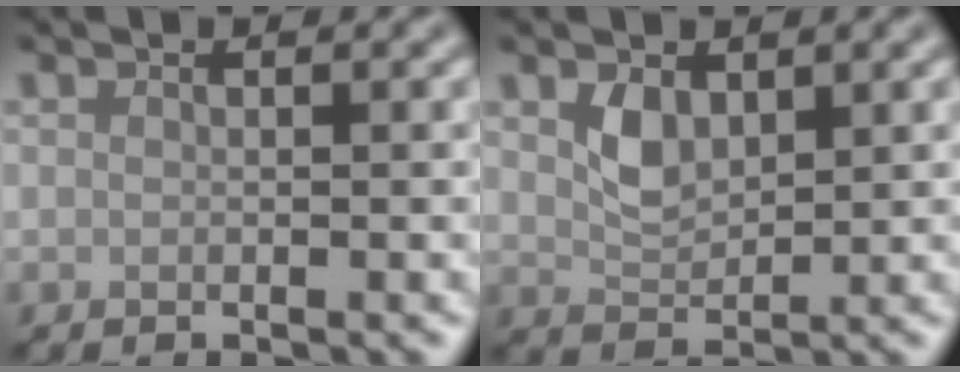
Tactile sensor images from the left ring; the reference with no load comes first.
{"total": 2.3, "force": [1.1, 1.4, 1.5], "torque": [-0.032, -0.004, 0.027]}